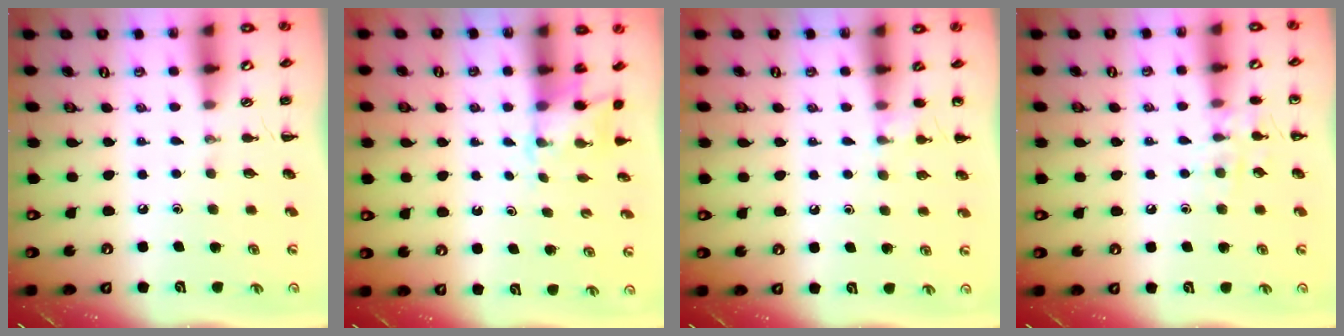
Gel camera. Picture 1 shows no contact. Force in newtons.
{"total": 2.6, "press": 2.5, "slide": 0.6}
{"total": 5.8, "press": 5.6, "slide": 1.8}
{"total": 7.3, "press": 7.2, "slide": 1.6}